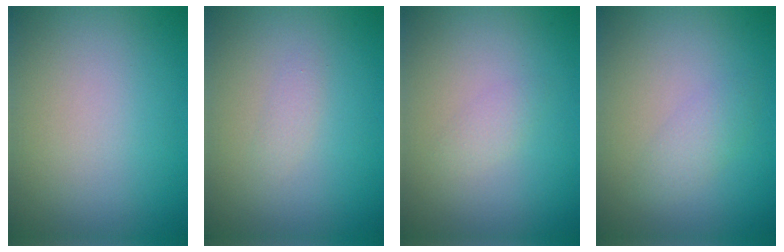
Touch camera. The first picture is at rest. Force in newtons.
{"total": 0.7, "press": 0.7, "slide": 0.0}
{"total": 1.0, "press": 1.0, "slide": 0.0}
{"total": 1.6, "press": 1.6, "slide": 0.0}